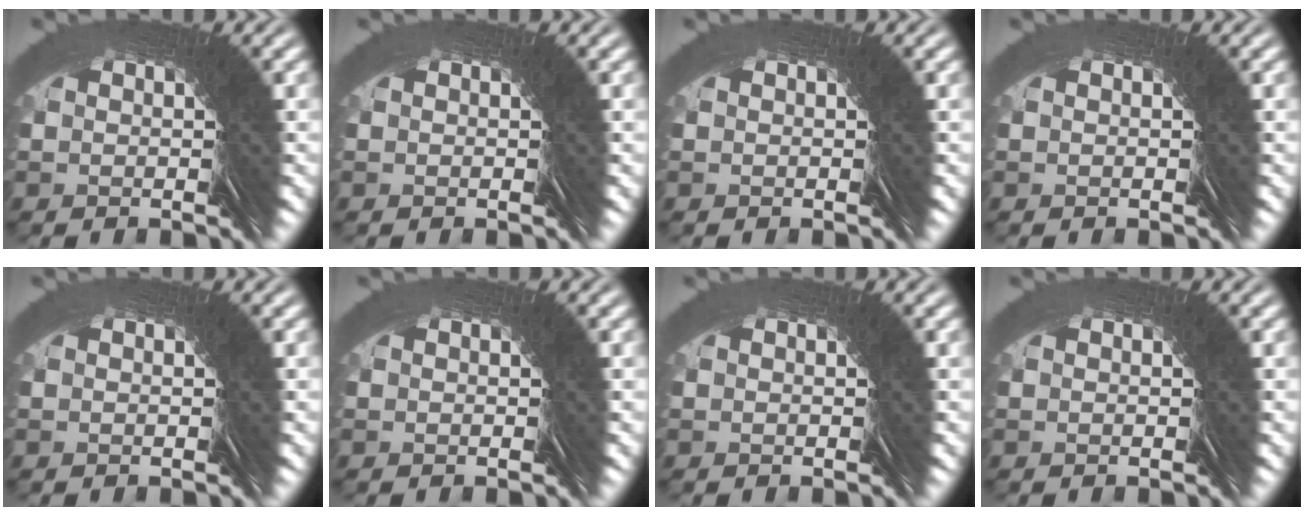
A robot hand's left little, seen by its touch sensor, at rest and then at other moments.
{"total": 0.0}
{"total": 0.0}
{"total": 0.0}
{"total": 0.0}
{"total": 0.0}
{"total": 0.0}
{"total": 0.0}